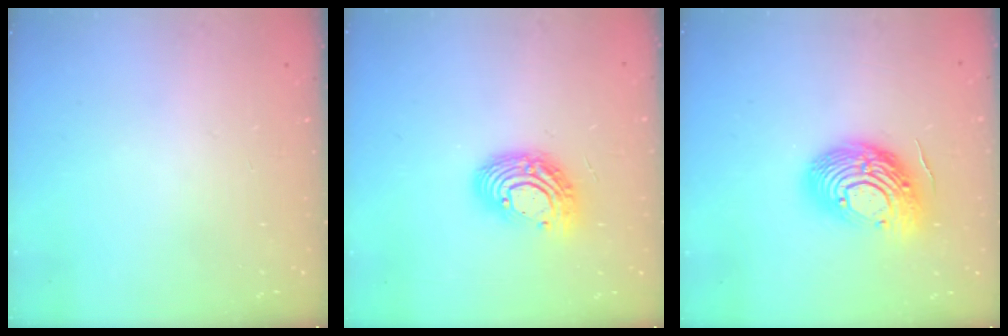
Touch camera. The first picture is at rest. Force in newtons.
{"total": 12.3, "press": 12.3, "slide": 1.0}
{"total": 16.9, "press": 16.9, "slide": 1.2}